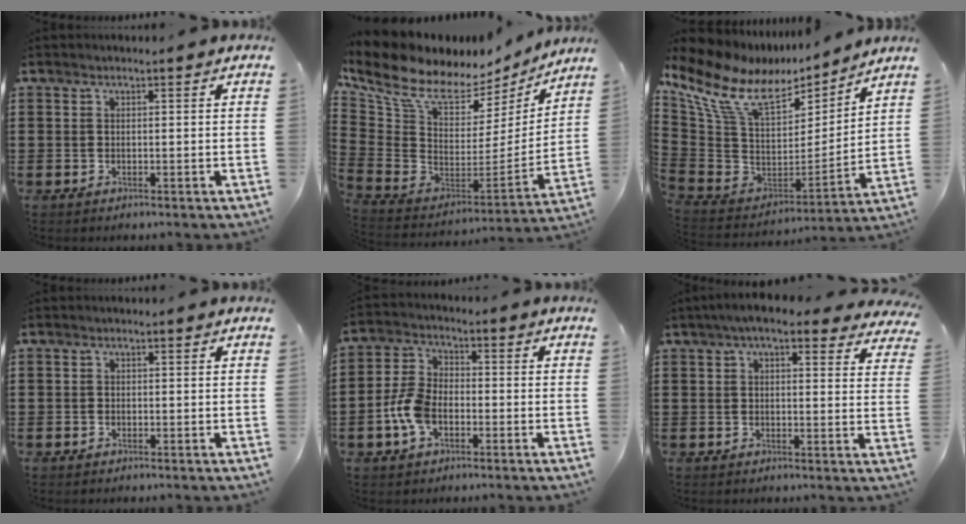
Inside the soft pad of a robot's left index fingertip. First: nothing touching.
{"total": 9.1, "force": [6.0, 4.6, 5.1], "torque": [-0.131, -0.041, 0.105]}
{"total": 12.8, "force": [7.6, 6.4, 8.1], "torque": [-0.195, -0.040, 0.132]}
{"total": 0.6, "force": [-0.3, 0.5, 0.1], "torque": [-0.003, 0.002, -0.007]}
{"total": 6.8, "force": [-2.2, 4.3, 4.8], "torque": [-0.124, 0.001, -0.050]}
{"total": 5.8, "force": [4.6, 1.2, 3.3], "torque": [-0.078, -0.002, 0.082]}